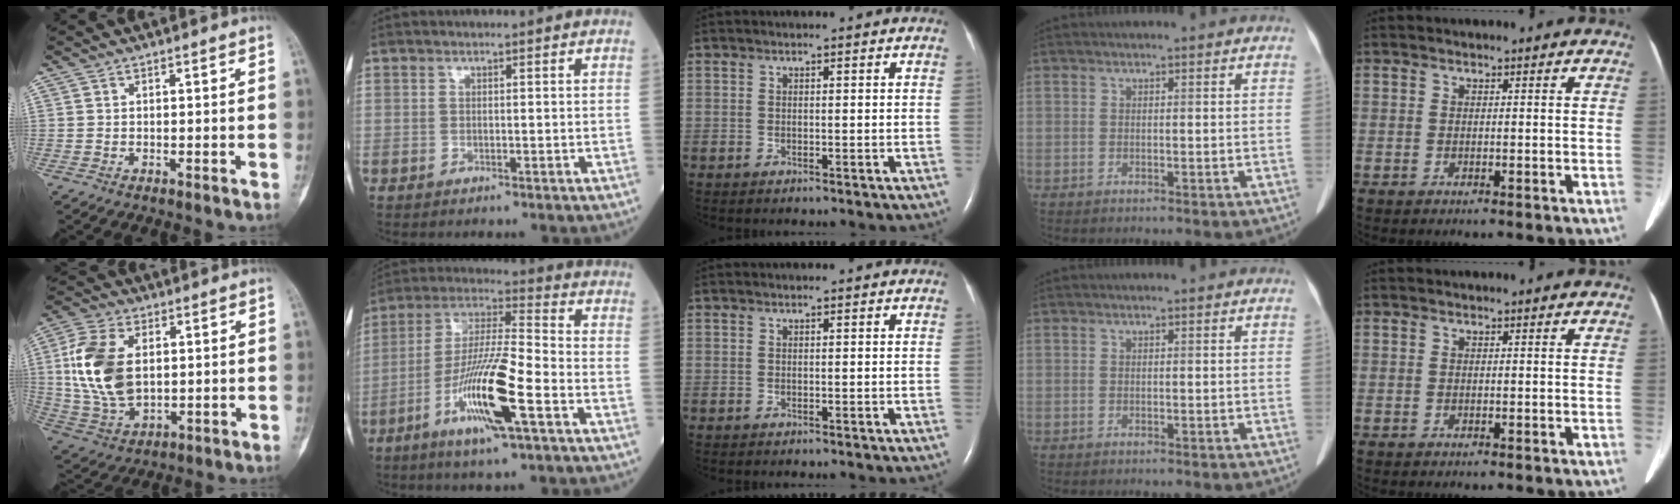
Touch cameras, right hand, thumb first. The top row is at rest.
{"thumb": {"total": 15.2, "force": [2.1, 9.4, 11.8], "torque": [-0.234, -0.004, 0.045]}, "index": {"total": 15.4, "force": [-6.4, 1.3, 13.9], "torque": [-0.275, -0.012, -0.119]}}